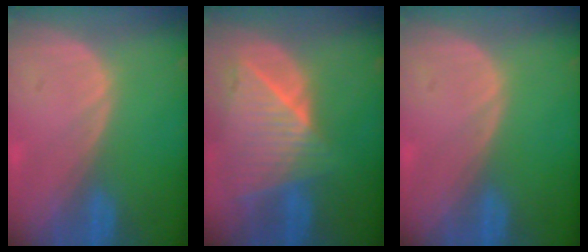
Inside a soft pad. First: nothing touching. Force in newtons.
{"total": 9.2, "press": 8.3, "slide": 4.0}
{"total": 0.0}